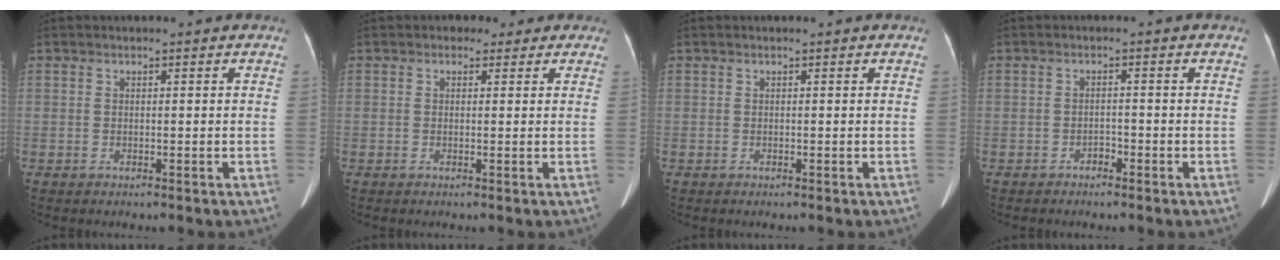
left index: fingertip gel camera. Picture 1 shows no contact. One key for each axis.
{"total": 2.5, "fx": 1.4, "fy": 1.9, "fz": 0.5, "tx": 0.006, "ty": 0.010, "tz": 0.011}
{"total": 0.0}
{"total": 1.3, "fx": -1.2, "fy": 0.4, "fz": 0.4, "tx": -0.004, "ty": 0.000, "tz": -0.018}